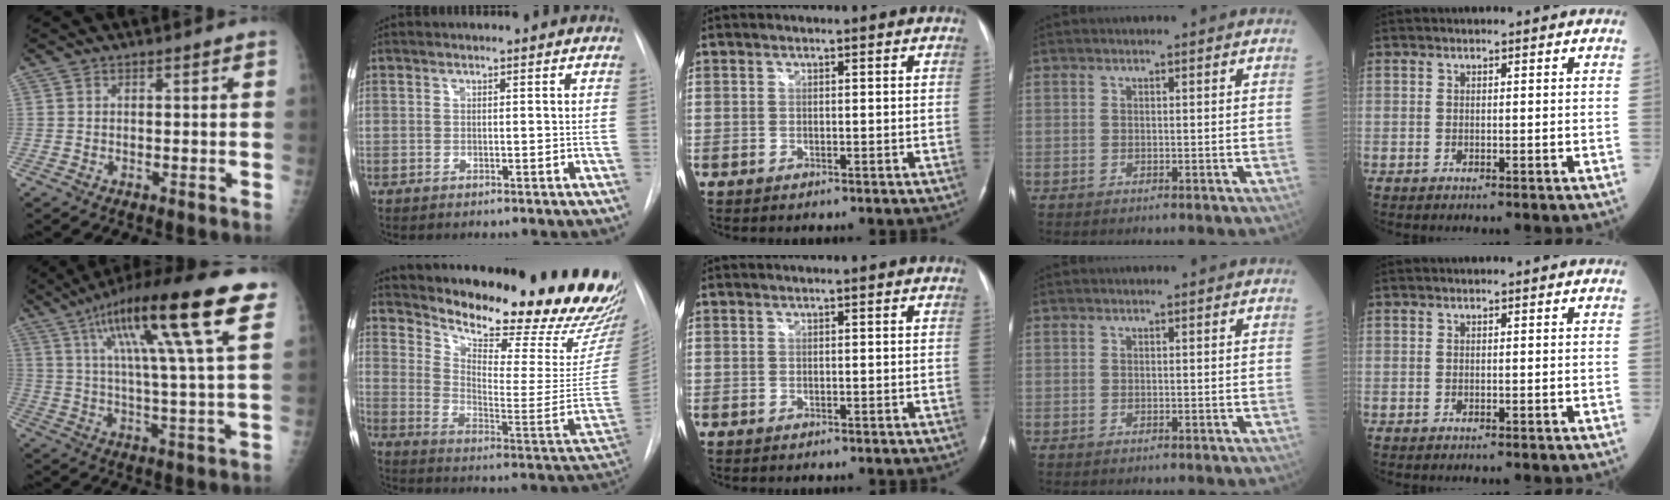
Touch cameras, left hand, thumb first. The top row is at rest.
{"thumb": {"total": 21.6, "force": [10.5, 2.9, 18.7], "torque": [-0.304, -0.007, 0.165]}, "index": {"total": 29.2, "force": [26.0, 5.2, 12.3], "torque": [-0.197, -0.117, 0.326]}}